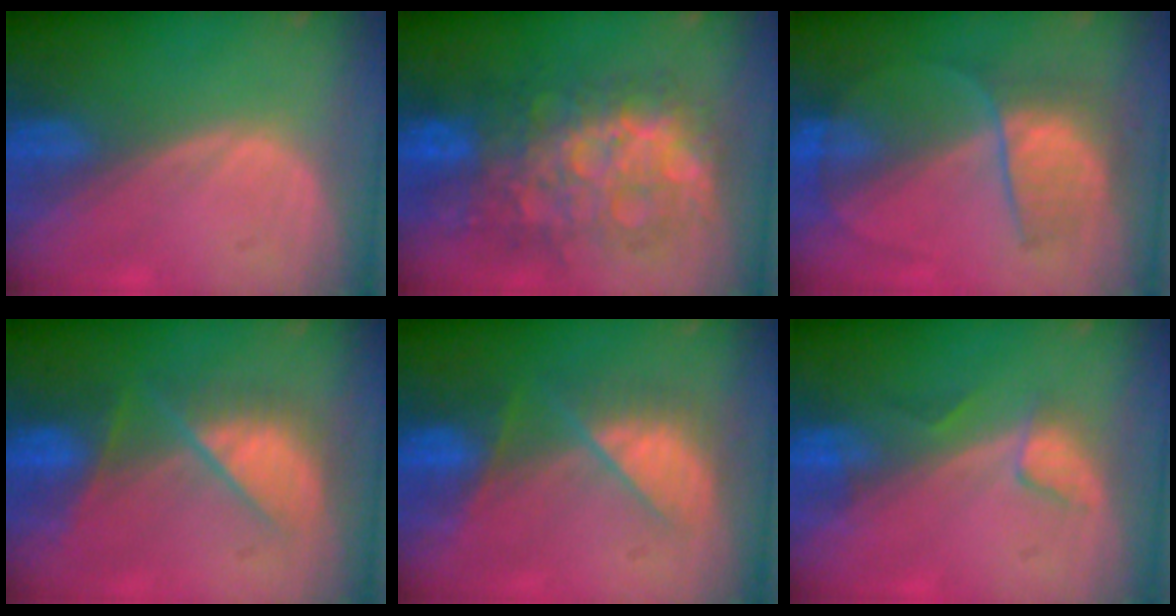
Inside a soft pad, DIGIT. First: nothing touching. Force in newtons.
{"total": 12.3, "press": 12.3, "slide": 1.3}
{"total": 6.5, "press": 6.4, "slide": 1.0}
{"total": 7.2, "press": 7.2, "slide": 0.2}
{"total": 7.1, "press": 7.0, "slide": 1.4}
{"total": 2.8, "press": 2.7, "slide": 0.4}